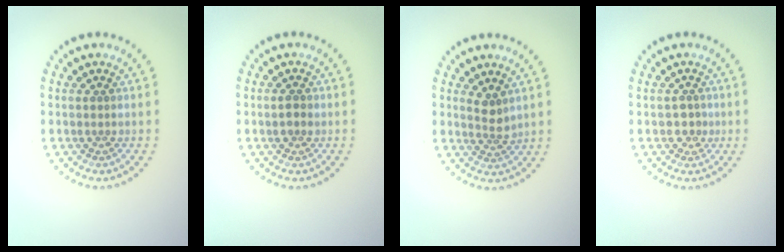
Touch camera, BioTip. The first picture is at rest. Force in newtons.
{"total": 1.2, "press": 1.2, "slide": 0.2}
{"total": 1.9, "press": 1.4, "slide": 1.3}
{"total": 1.2, "press": 1.2, "slide": 0.4}